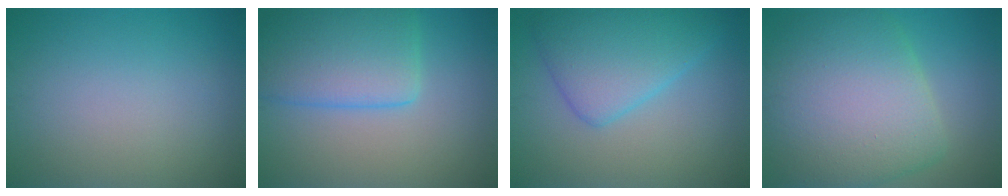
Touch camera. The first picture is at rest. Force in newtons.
{"total": 6.4, "press": 6.4, "slide": 0.3}
{"total": 5.9, "press": 5.9, "slide": 0.2}
{"total": 10.6, "press": 10.5, "slide": 0.6}